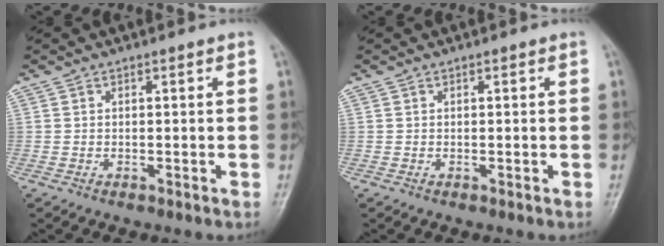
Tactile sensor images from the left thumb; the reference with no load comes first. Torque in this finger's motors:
{"motor_torque": [-0.04, 0.04, -0.06, -0.02, 0.00]}